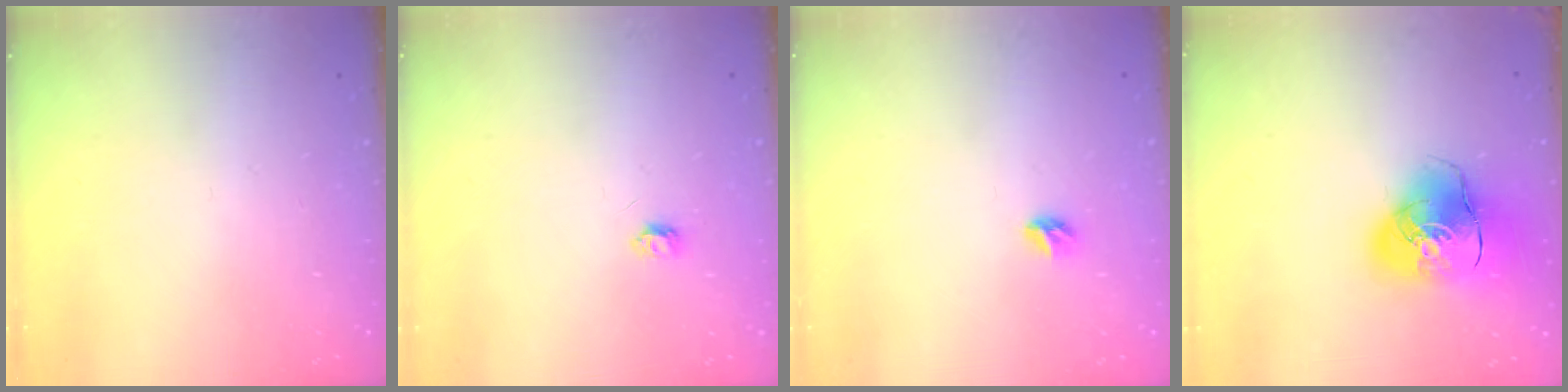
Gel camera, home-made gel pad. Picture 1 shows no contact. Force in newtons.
{"total": 3.1, "press": 3.1, "slide": 0.5}
{"total": 4.5, "press": 4.4, "slide": 0.9}
{"total": 15.9, "press": 15.6, "slide": 2.7}